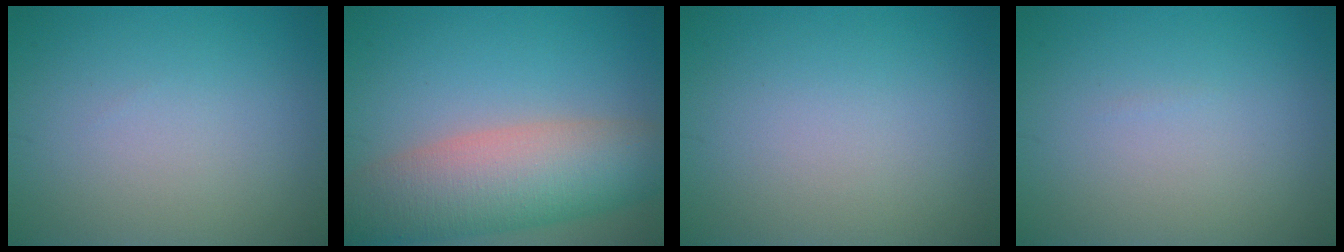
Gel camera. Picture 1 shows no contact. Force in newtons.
{"total": 9.4, "press": 9.4, "slide": 0.4}
{"total": 0.0}
{"total": 0.0}